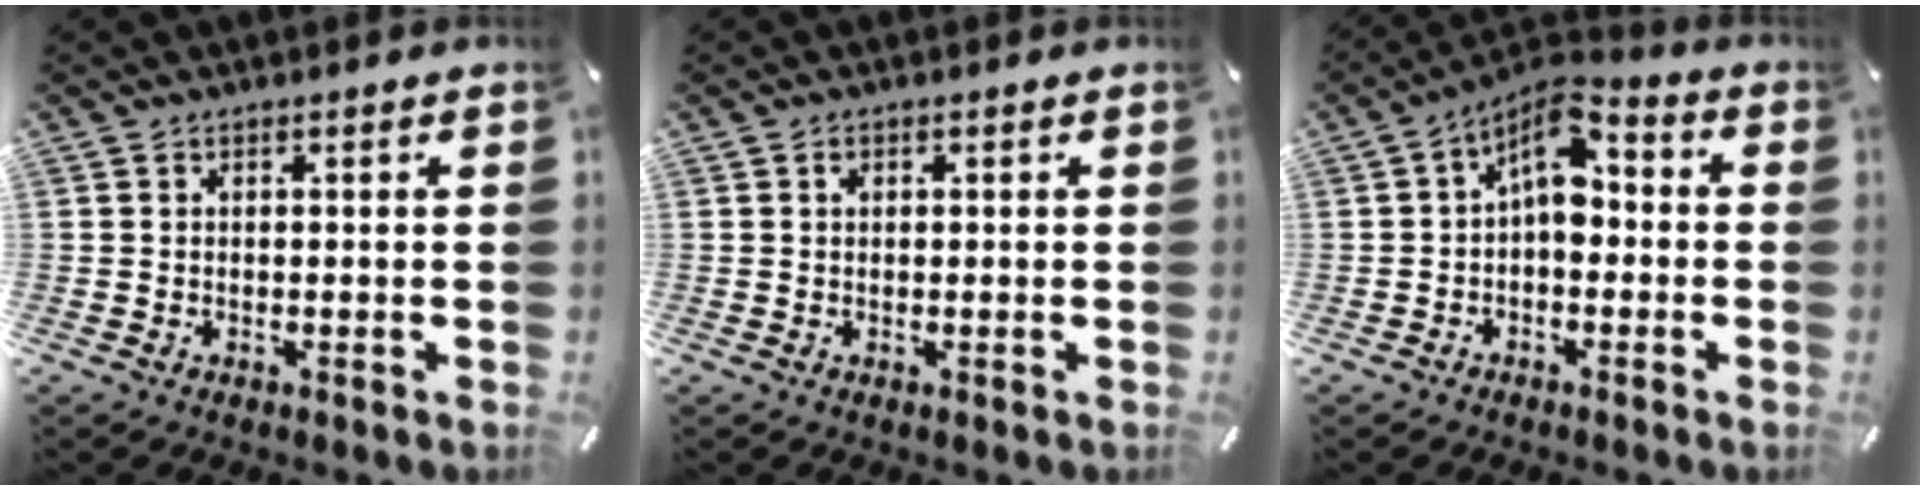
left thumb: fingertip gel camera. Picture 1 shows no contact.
{"total": 0.8, "force": [0.2, 0.7, 0.4], "torque": [0.000, -0.001, 0.002]}
{"total": 8.2, "force": [1.2, 5.0, 6.4], "torque": [-0.113, -0.011, 0.019]}